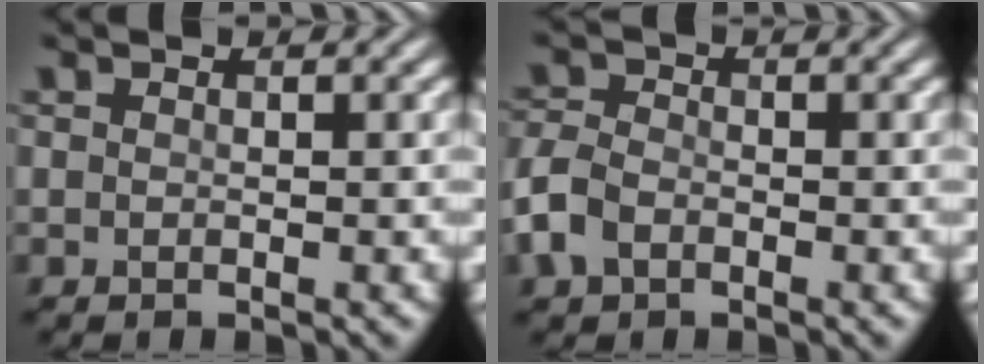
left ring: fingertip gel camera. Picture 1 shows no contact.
{"total": 3.3, "force": [-1.5, 2.2, 1.9], "torque": [-0.047, 0.002, -0.043]}